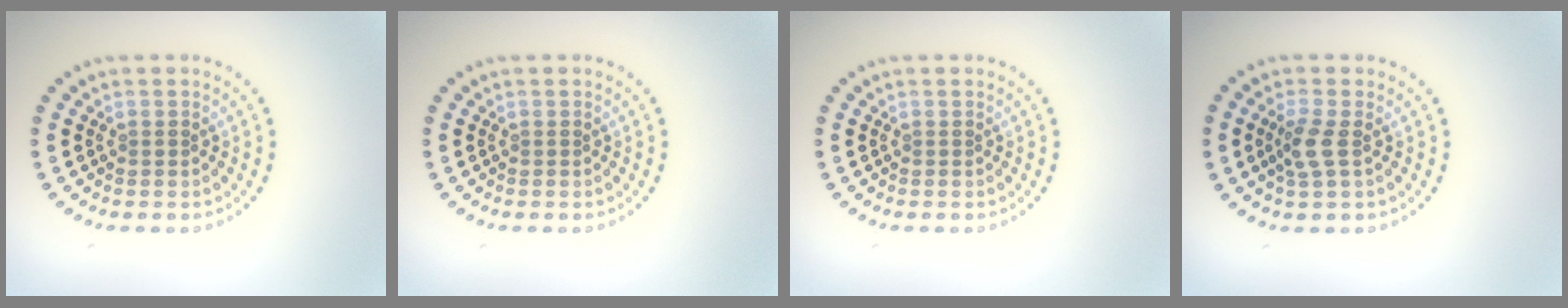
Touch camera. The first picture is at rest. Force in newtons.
{"total": 0.0}
{"total": 0.0}
{"total": 2.1, "press": 2.0, "slide": 0.8}